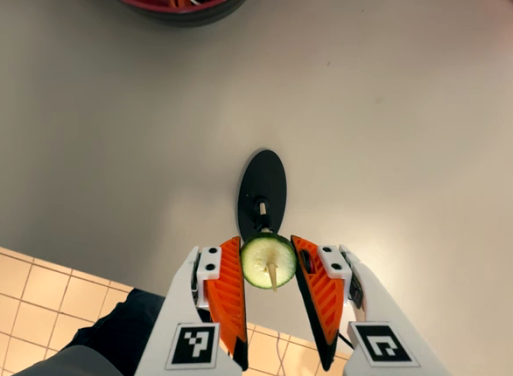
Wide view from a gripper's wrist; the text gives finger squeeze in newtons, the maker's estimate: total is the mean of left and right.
{"total": 8.0, "left": 7.4, "right": 8.5}